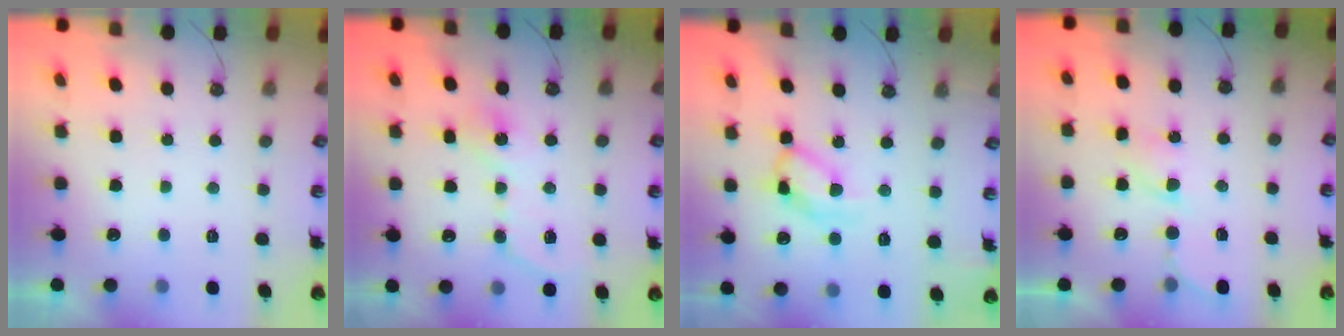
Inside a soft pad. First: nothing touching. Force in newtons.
{"total": 9.4, "press": 9.4, "slide": 0.3}
{"total": 12.2, "press": 12.1, "slide": 1.6}
{"total": 4.5, "press": 4.5, "slide": 0.6}